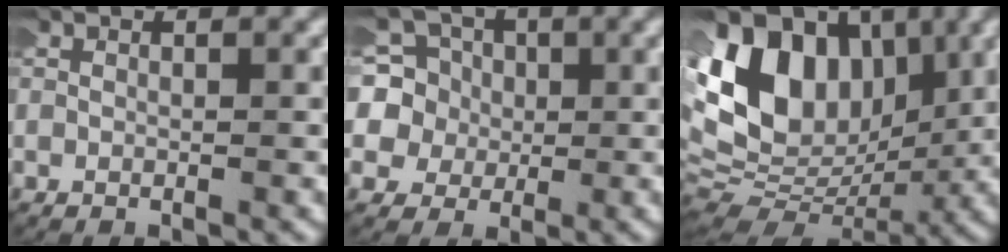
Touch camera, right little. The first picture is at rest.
{"total": 9.7, "force": [-1.0, 9.3, 2.8], "torque": [-0.115, -0.030, -0.028]}
{"total": 13.7, "force": [3.4, 9.3, 9.4], "torque": [-0.197, -0.008, 0.058]}